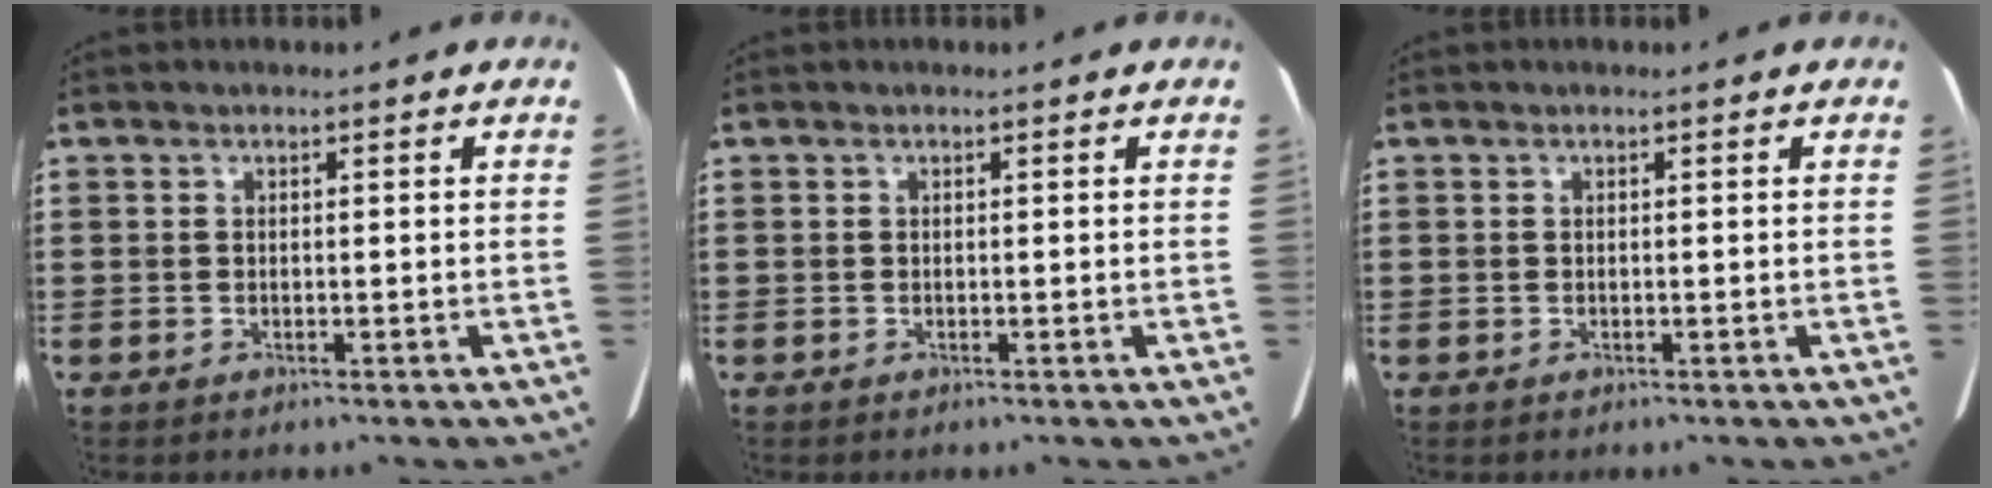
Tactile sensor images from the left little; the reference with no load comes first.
{"total": 0.0}
{"total": 0.0}